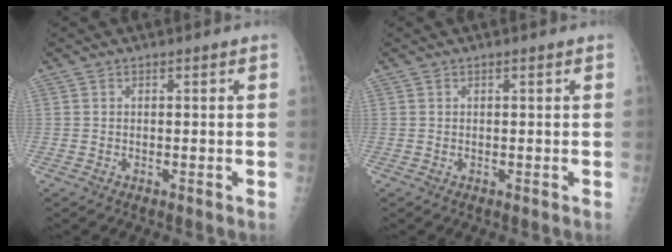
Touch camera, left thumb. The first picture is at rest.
{"total": 0.0}